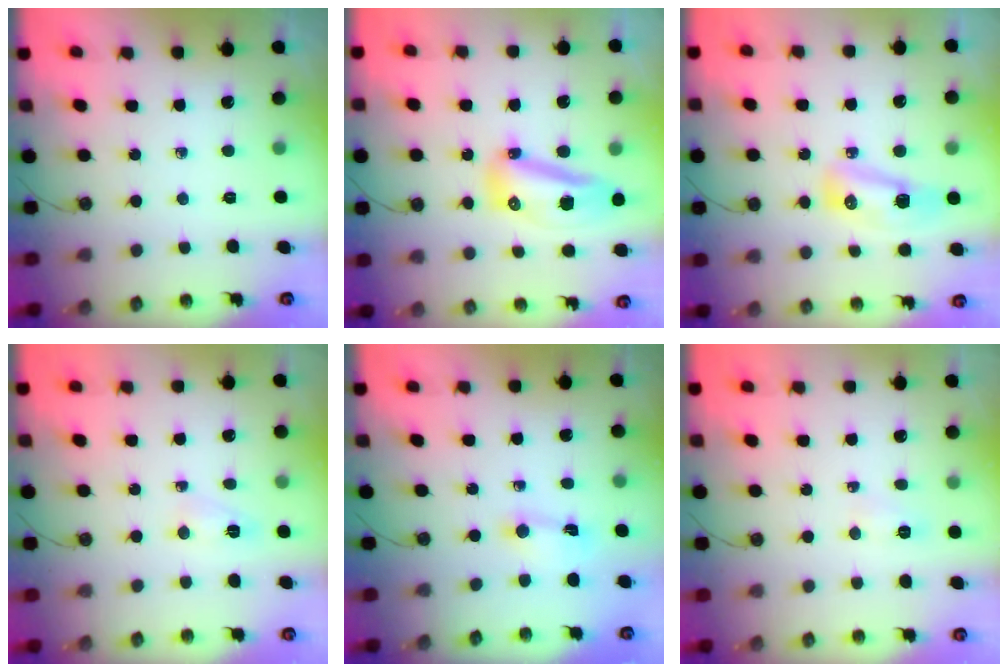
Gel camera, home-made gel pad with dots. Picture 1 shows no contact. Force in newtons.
{"total": 15.3, "press": 13.8, "slide": 6.6}
{"total": 8.5, "press": 8.5, "slide": 0.6}
{"total": 2.9, "press": 2.8, "slide": 0.5}
{"total": 1.5, "press": 1.5, "slide": 0.1}
{"total": 11.5, "press": 5.4, "slide": 10.1}